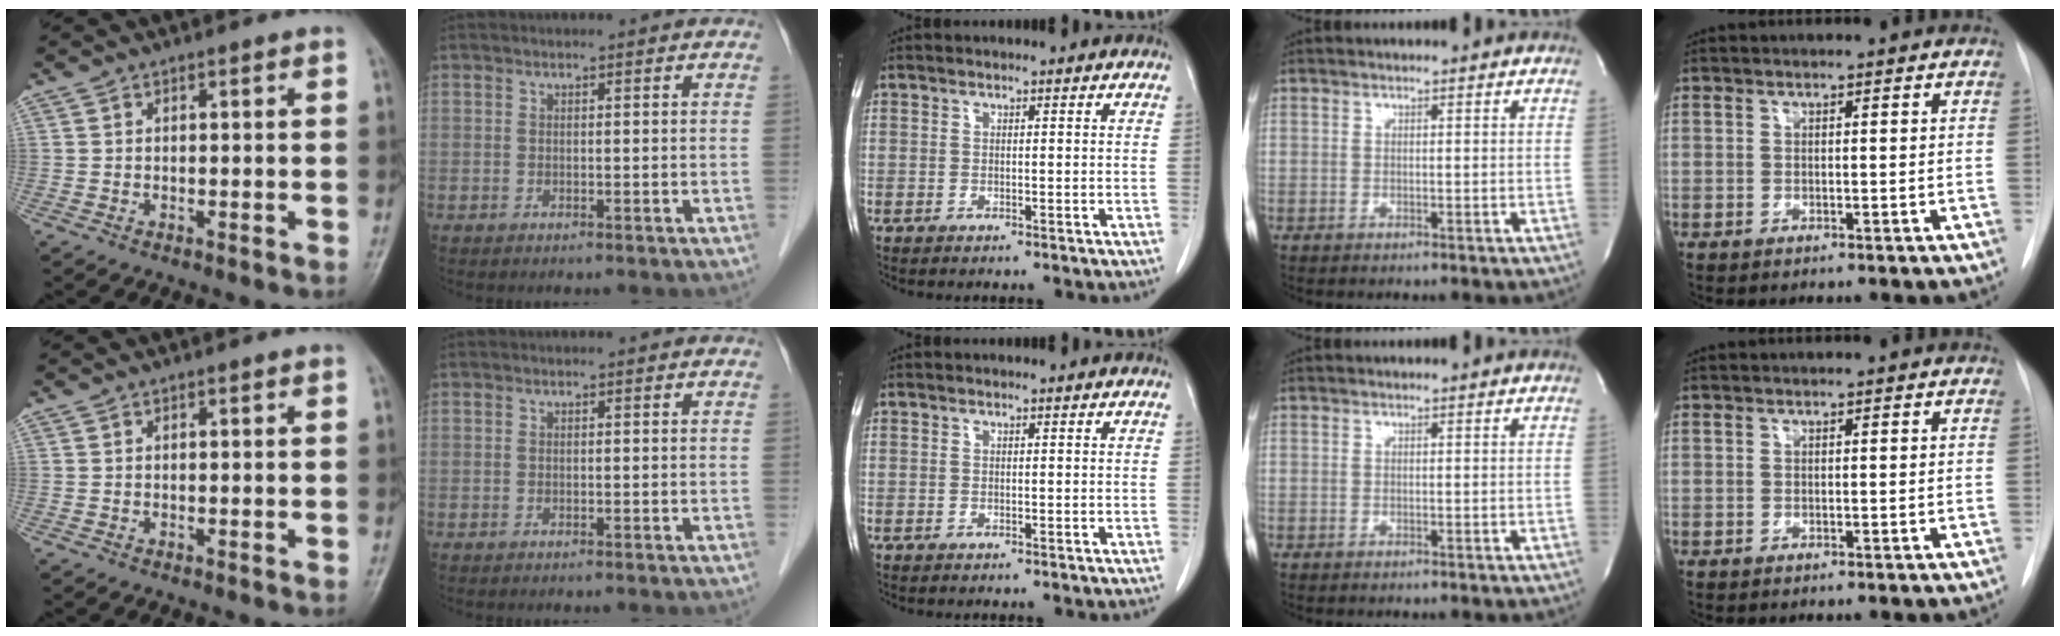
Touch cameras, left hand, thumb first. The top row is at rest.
{}